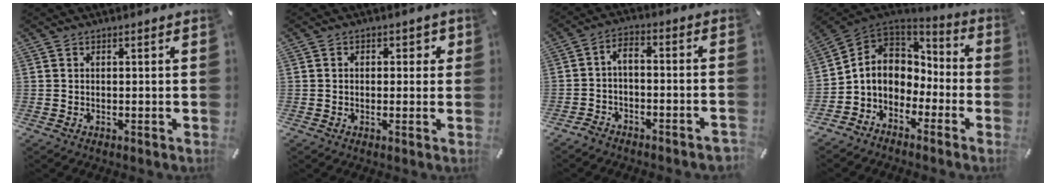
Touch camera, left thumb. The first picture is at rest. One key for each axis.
{"total": 2.6, "fx": -0.7, "fy": 2.0, "fz": 1.4, "tx": -0.011, "ty": 0.006, "tz": -0.020}
{"total": 4.5, "fx": -3.2, "fy": 1.8, "fz": 2.6, "tx": -0.043, "ty": 0.008, "tz": -0.061}
{"total": 7.4, "fx": -1.6, "fy": 6.8, "fz": 2.3, "tx": -0.074, "ty": -0.003, "tz": -0.029}